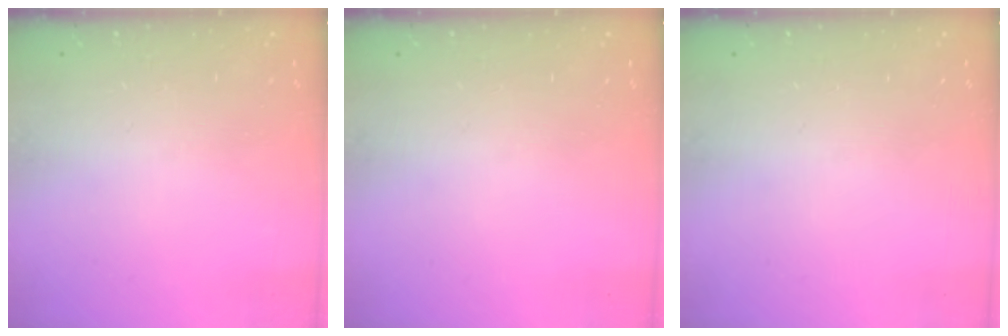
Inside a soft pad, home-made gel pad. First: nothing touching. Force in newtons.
{"total": 0.0}
{"total": 0.0}